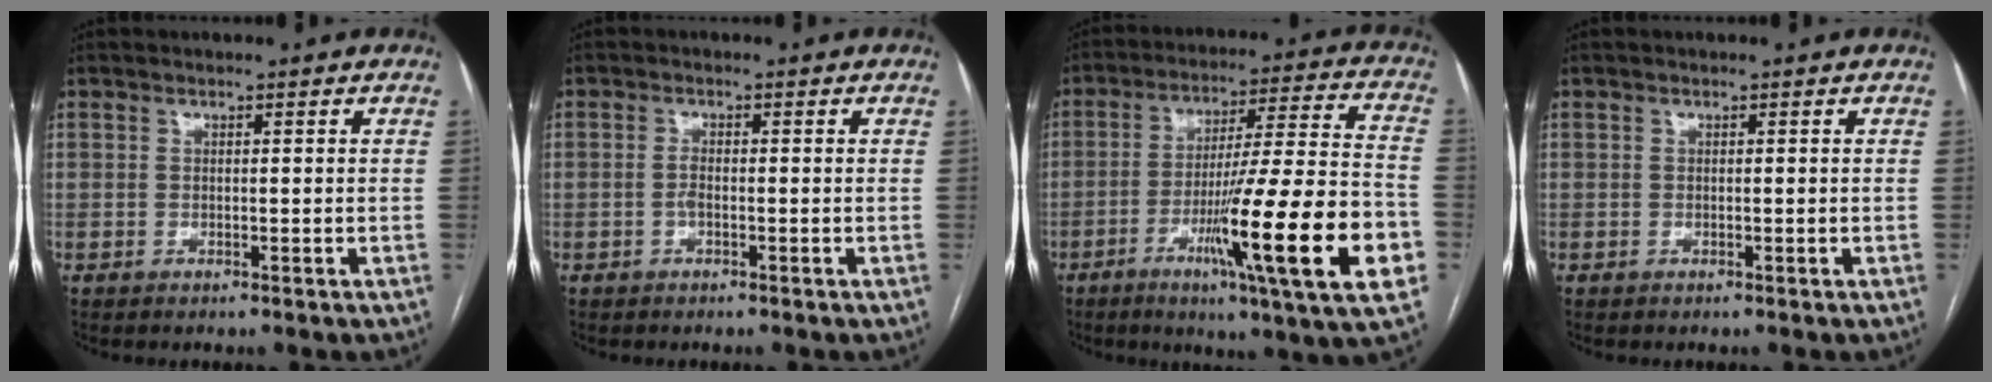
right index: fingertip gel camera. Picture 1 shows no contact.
{"total": 1.2, "force": [-0.5, 0.4, 1.1], "torque": [-0.021, 0.002, -0.010]}
{"total": 23.0, "force": [-7.8, 0.1, 21.7], "torque": [-0.308, -0.022, -0.122]}
{"total": 0.0}